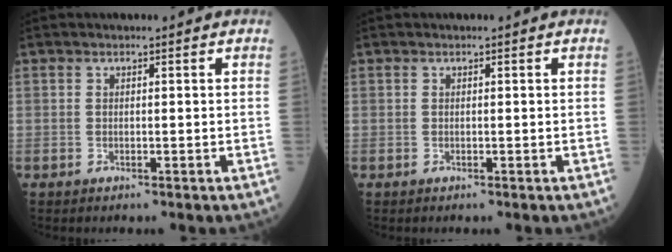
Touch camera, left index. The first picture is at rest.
{"total": 0.0}